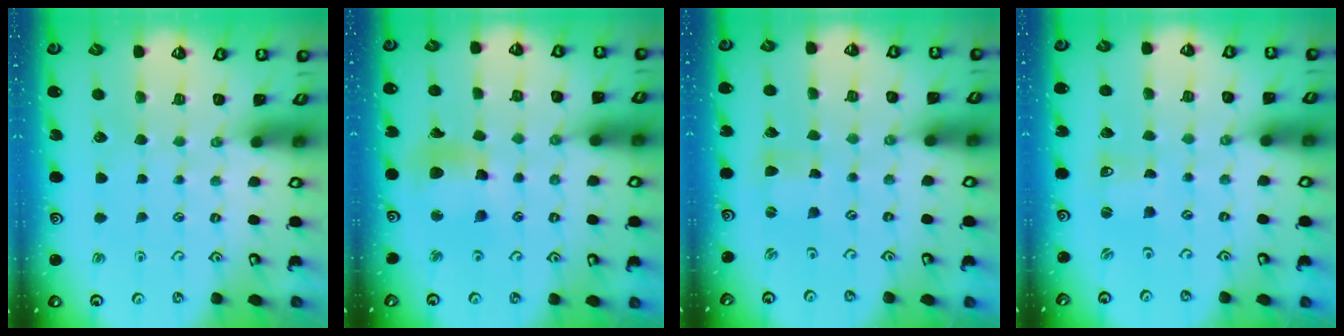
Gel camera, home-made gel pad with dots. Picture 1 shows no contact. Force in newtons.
{"total": 10.4, "press": 10.3, "slide": 1.2}
{"total": 0.0}
{"total": 1.5, "press": 1.5, "slide": 0.1}